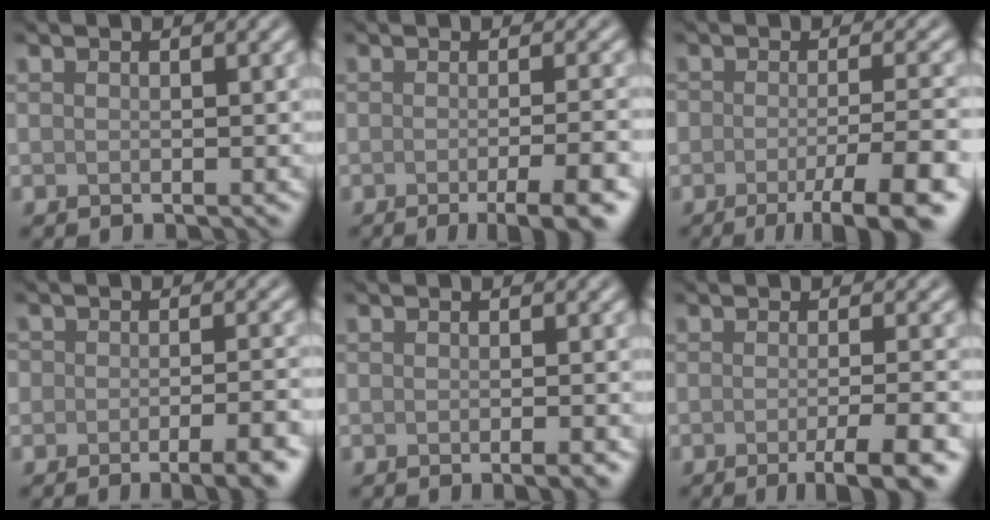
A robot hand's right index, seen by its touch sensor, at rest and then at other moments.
{"total": 5.9, "force": [-2.5, 1.4, 5.2], "torque": [-0.057, -0.006, -0.031]}
{"total": 7.1, "force": [-3.8, 1.5, 5.8], "torque": [-0.079, -0.007, -0.054]}
{"total": 5.5, "force": [-3.2, 2.1, 3.9], "torque": [-0.039, 0.005, -0.034]}
{"total": 1.6, "force": [-0.7, 0.3, 1.4], "torque": [-0.011, -0.002, -0.010]}
{"total": 5.1, "force": [-2.2, 1.0, 4.5], "torque": [-0.056, -0.005, -0.034]}